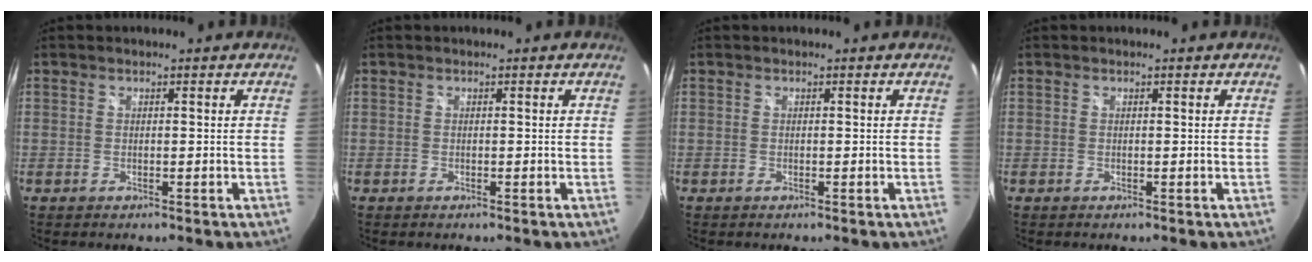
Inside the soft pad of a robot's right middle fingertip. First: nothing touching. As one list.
[{"total": 0.0}, {"total": 0.0}, {"total": 0.0}]